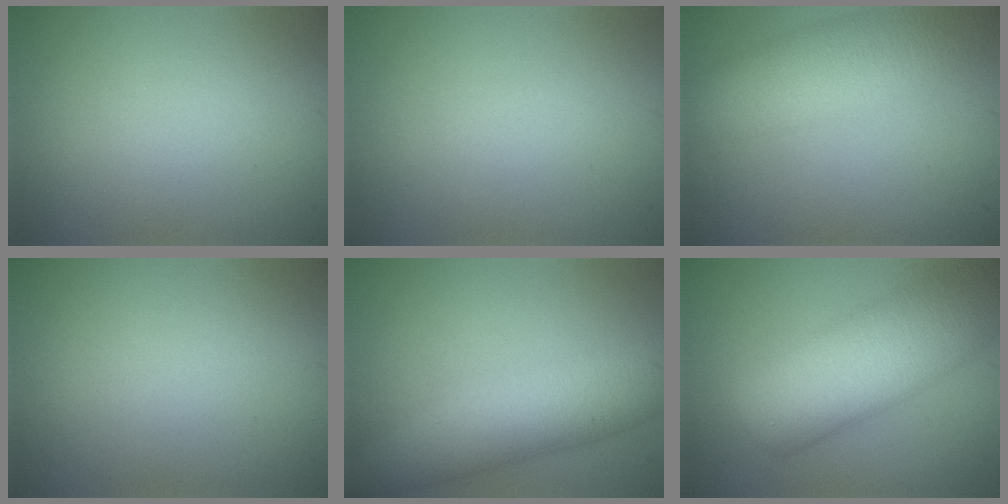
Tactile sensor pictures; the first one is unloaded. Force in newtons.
{"total": 0.0}
{"total": 7.5, "press": 7.5, "slide": 0.3}
{"total": 0.0}
{"total": 7.1, "press": 7.1, "slide": 0.3}
{"total": 10.5, "press": 10.4, "slide": 0.6}